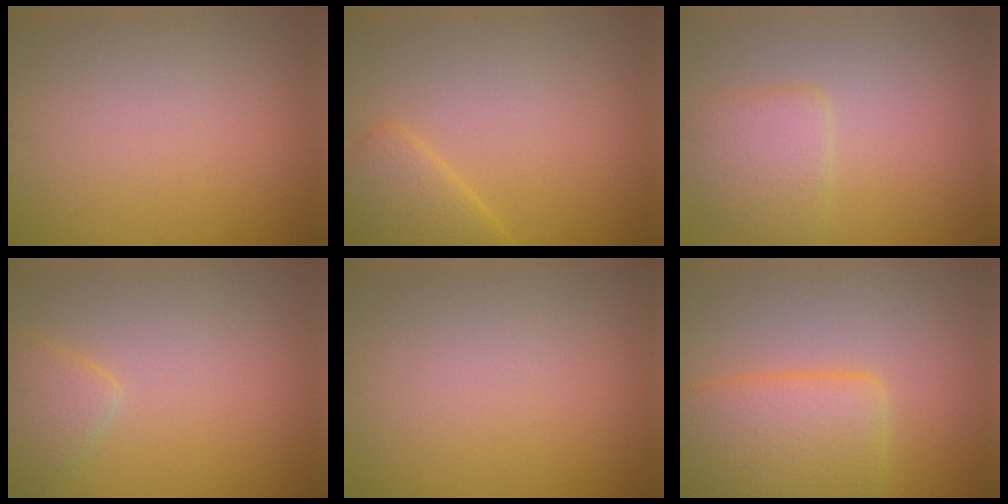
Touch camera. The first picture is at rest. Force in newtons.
{"total": 3.1, "press": 3.1, "slide": 0.1}
{"total": 2.9, "press": 2.9, "slide": 0.3}
{"total": 2.2, "press": 2.2, "slide": 0.2}
{"total": 0.0}
{"total": 6.4, "press": 6.4, "slide": 0.3}